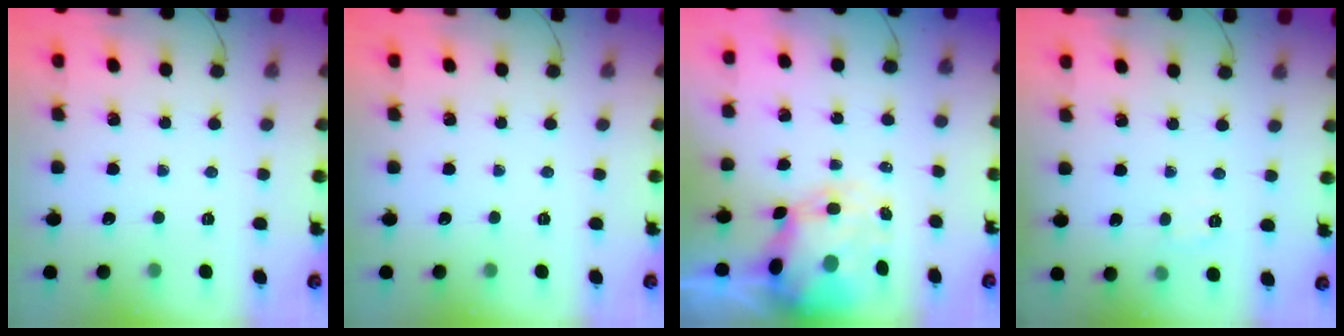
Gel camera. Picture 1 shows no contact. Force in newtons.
{"total": 0.0}
{"total": 7.6, "press": 7.4, "slide": 1.9}
{"total": 4.9, "press": 4.7, "slide": 1.2}